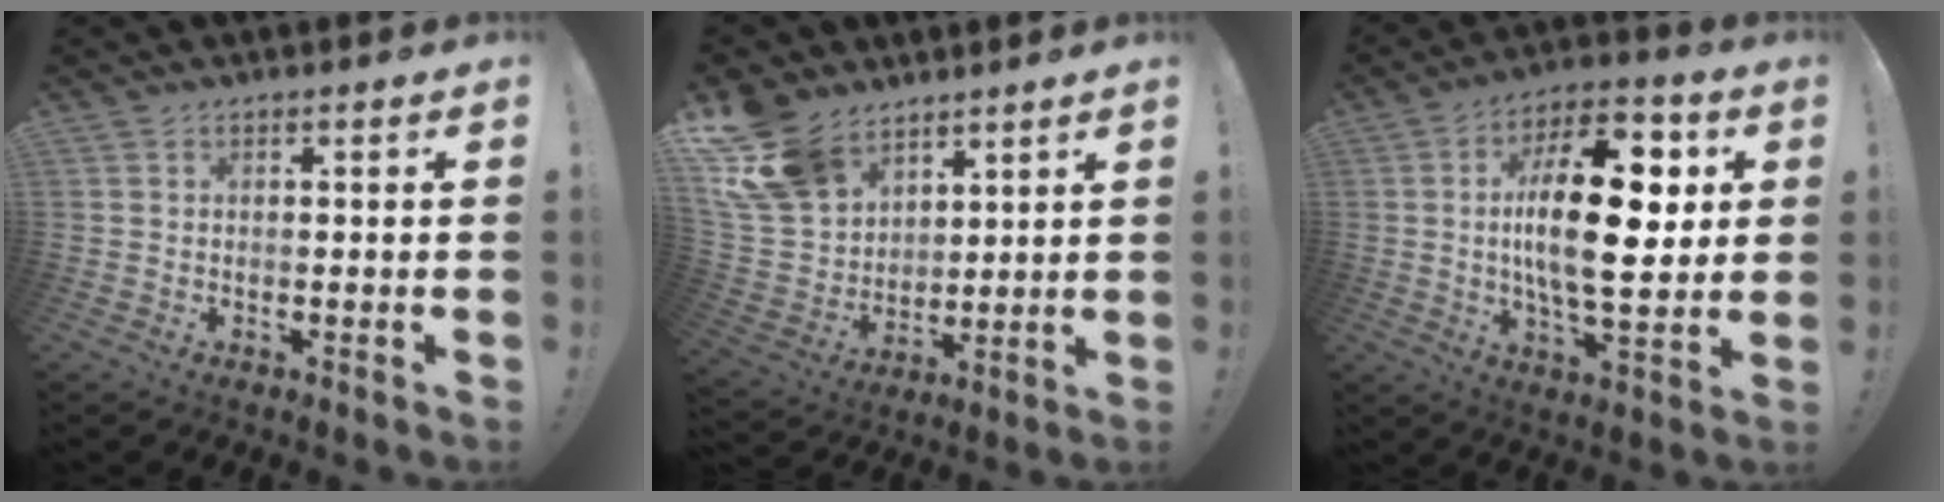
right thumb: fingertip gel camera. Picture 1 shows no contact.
{"total": 16.6, "force": [10.8, 10.7, 6.8], "torque": [-0.140, -0.065, 0.212]}
{"total": 22.7, "force": [2.4, 9.6, 20.4], "torque": [-0.335, -0.006, 0.029]}